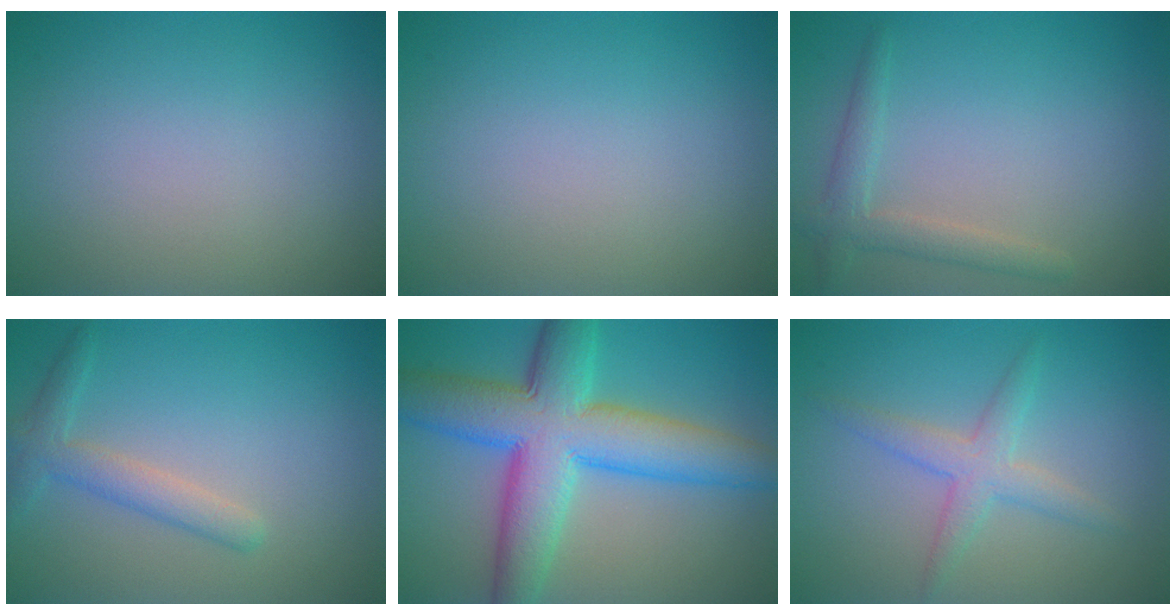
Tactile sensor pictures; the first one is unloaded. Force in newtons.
{"total": 0.0}
{"total": 2.4, "press": 2.4, "slide": 0.2}
{"total": 2.6, "press": 2.6, "slide": 0.1}
{"total": 10.7, "press": 10.7, "slide": 0.2}
{"total": 2.7, "press": 2.7, "slide": 0.1}